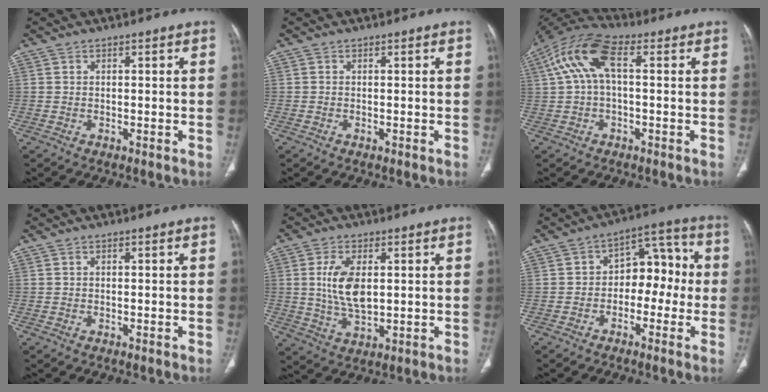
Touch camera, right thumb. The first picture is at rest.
{"total": 0.0}
{"total": 11.2, "force": [2.0, 5.1, 9.8], "torque": [-0.213, 0.042, 0.031]}
{"total": 0.0}
{"total": 9.0, "force": [1.2, 4.7, 7.6], "torque": [-0.149, -0.010, 0.030]}
{"total": 10.0, "force": [-1.3, 6.7, 7.4], "torque": [-0.056, 0.045, -0.034]}